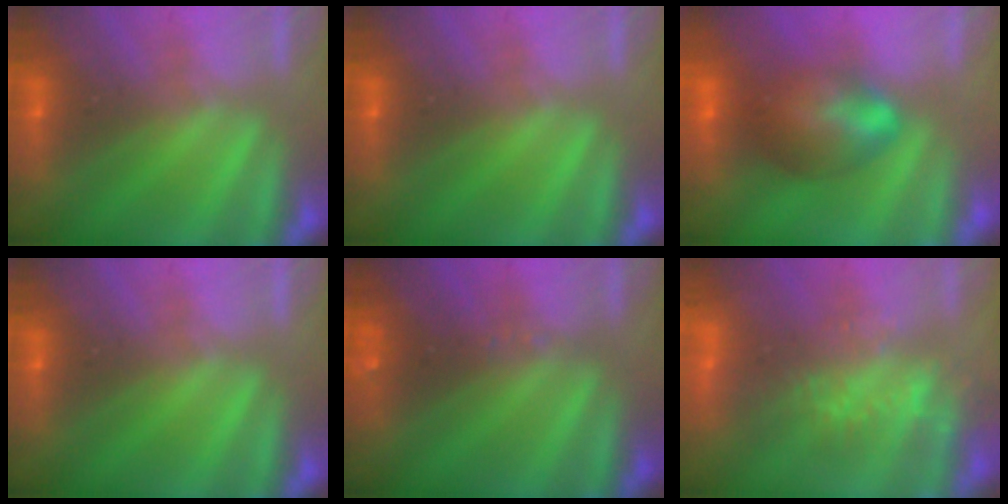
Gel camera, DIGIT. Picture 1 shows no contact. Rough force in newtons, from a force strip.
{"total": 0.0}
{"total": 7.0}
{"total": 0.0}
{"total": 2.4}
{"total": 3.3}